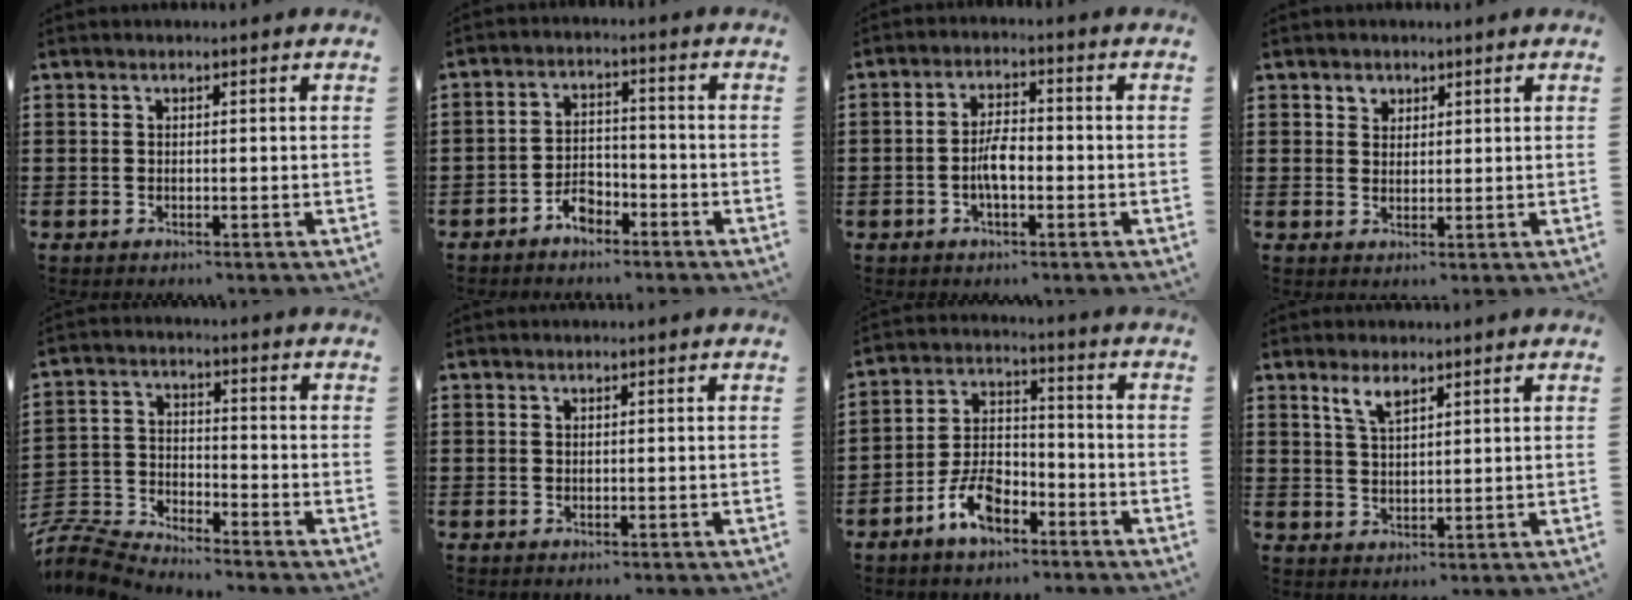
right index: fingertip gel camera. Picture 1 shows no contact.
{"total": 4.0, "force": [-3.1, 1.9, 1.7], "torque": [-0.037, 0.008, -0.063]}
{"total": 4.6, "force": [-1.2, 1.8, 4.0], "torque": [-0.085, 0.004, -0.025]}
{"total": 1.9, "force": [1.1, 1.5, 0.2], "torque": [-0.010, 0.008, 0.020]}
{"total": 6.7, "force": [-6.7, 0.6, 0.8], "torque": [-0.040, -0.001, -0.140]}
{"total": 0.0}
{"total": 7.3, "force": [-4.6, 3.7, 4.2], "torque": [-0.093, 0.017, -0.090]}
{"total": 3.4, "force": [2.2, 1.1, 2.3], "torque": [-0.051, 0.006, 0.039]}